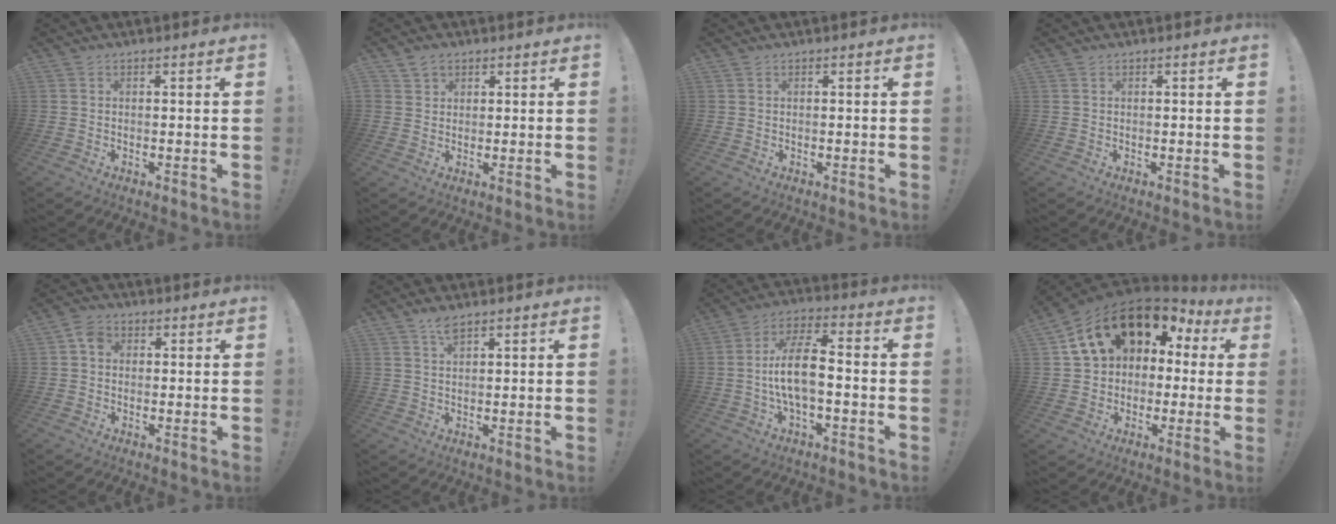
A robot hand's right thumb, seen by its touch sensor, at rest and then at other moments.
{"total": 3.4, "force": [2.2, 2.5, 0.7], "torque": [-0.010, -0.008, 0.041]}
{"total": 0.0}
{"total": 0.0}
{"total": 4.4, "force": [0.9, 3.5, 2.5], "torque": [-0.040, 0.006, 0.017]}
{"total": 3.5, "force": [2.6, 0.9, 2.1], "torque": [-0.032, -0.010, 0.043]}
{"total": 11.5, "force": [-1.7, 4.4, 10.5], "torque": [-0.194, 0.008, -0.034]}
{"total": 16.8, "force": [7.9, 11.0, 9.9], "torque": [-0.166, -0.036, 0.148]}